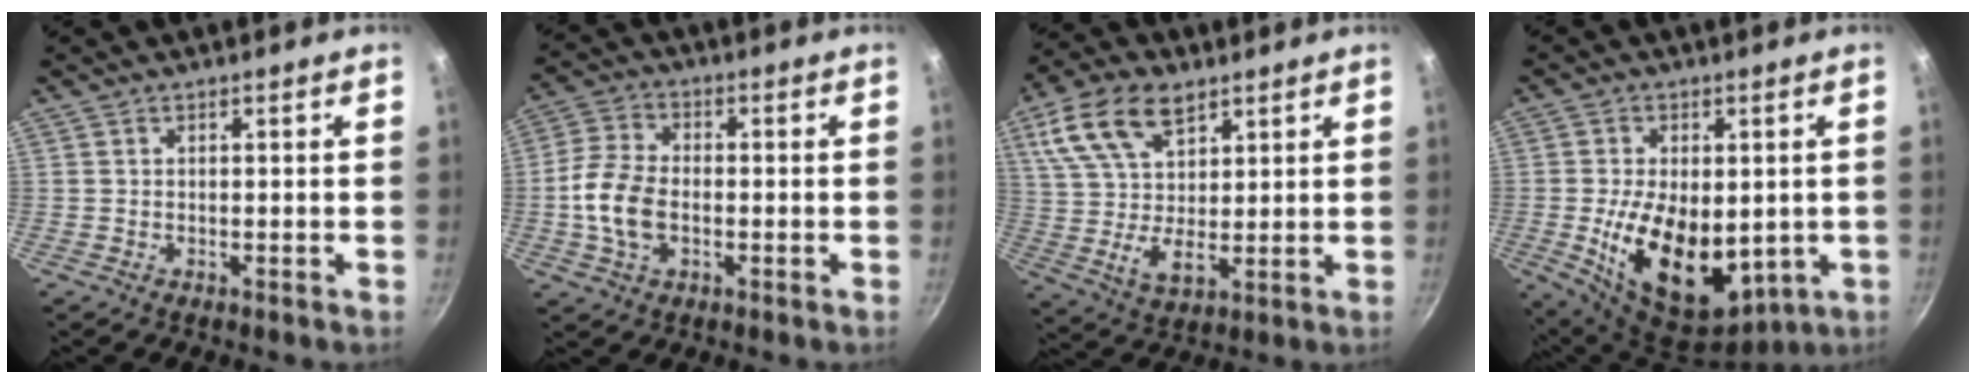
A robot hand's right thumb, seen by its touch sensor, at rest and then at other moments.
{"total": 9.7, "force": [-1.6, 6.3, 7.2], "torque": [-0.137, 0.016, -0.039]}
{"total": 15.6, "force": [7.7, 9.1, 10.1], "torque": [-0.172, -0.015, 0.145]}
{"total": 17.7, "force": [-1.5, 10.9, 13.9], "torque": [-0.224, -0.021, -0.002]}